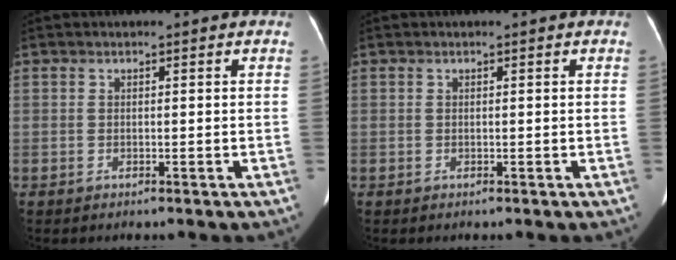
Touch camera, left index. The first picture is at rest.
{"total": 0.0}